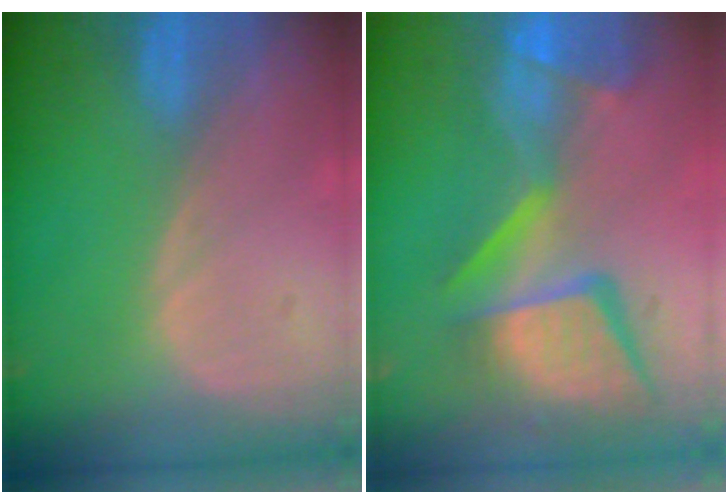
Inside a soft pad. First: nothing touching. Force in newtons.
{"total": 14.0, "press": 11.3, "slide": 8.2}